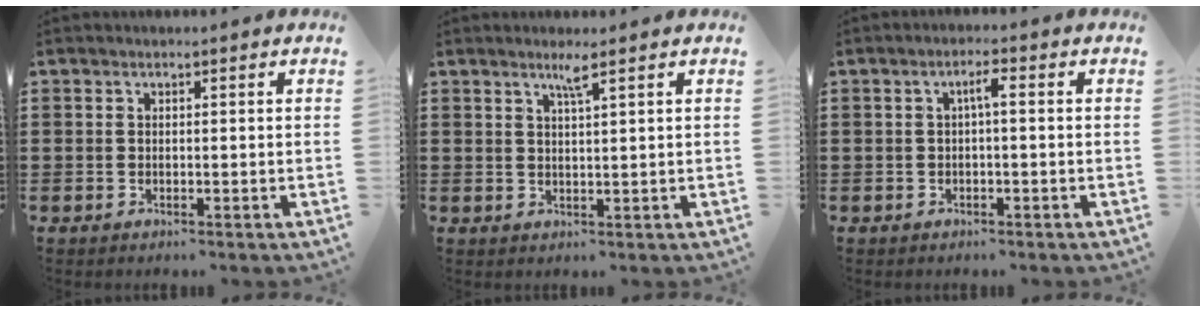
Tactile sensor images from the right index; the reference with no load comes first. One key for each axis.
{"total": 2.5, "fx": 1.7, "fy": -0.3, "fz": 1.8, "tx": -0.037, "ty": -0.005, "tz": 0.028}
{"total": 2.3, "fx": -0.1, "fy": 0.3, "fz": 2.3, "tx": -0.044, "ty": 0.005, "tz": -0.005}